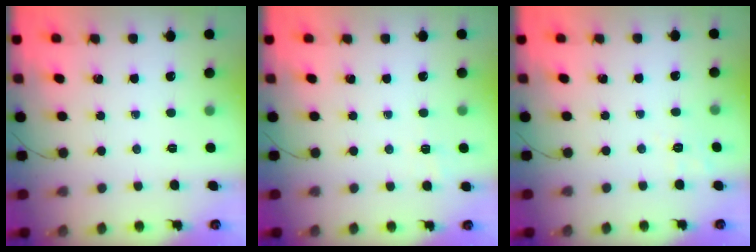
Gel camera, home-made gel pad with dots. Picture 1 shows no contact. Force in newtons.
{"total": 1.5, "press": 0.2, "slide": 1.5}
{"total": 3.1, "press": 2.5, "slide": 1.8}